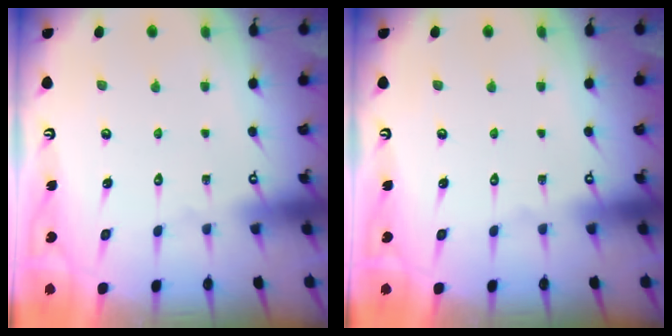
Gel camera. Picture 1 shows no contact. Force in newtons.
{"total": 0.0}